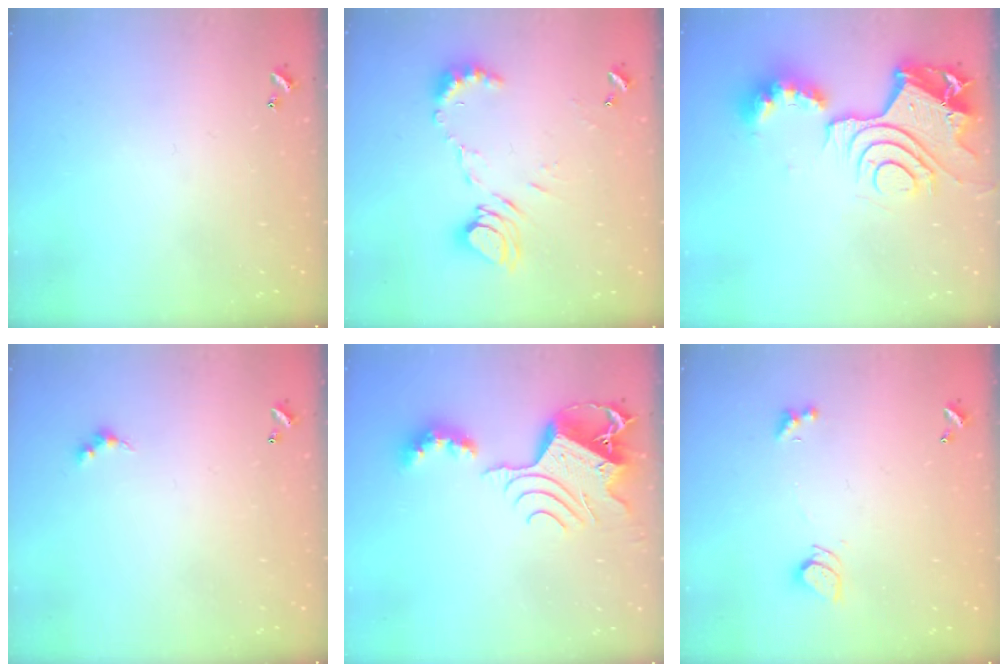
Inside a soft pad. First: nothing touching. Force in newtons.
{"total": 10.1, "press": 10.0, "slide": 1.3}
{"total": 17.0, "press": 16.9, "slide": 1.8}
{"total": 2.5, "press": 2.5, "slide": 0.4}
{"total": 12.5, "press": 12.4, "slide": 1.2}
{"total": 3.6, "press": 3.5, "slide": 0.7}